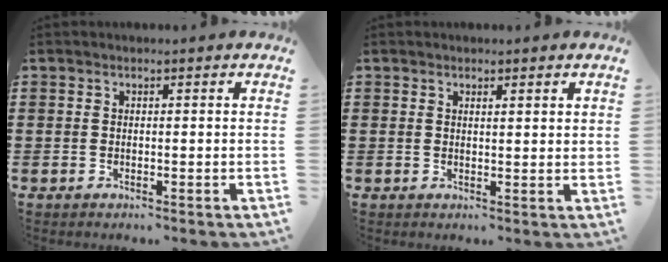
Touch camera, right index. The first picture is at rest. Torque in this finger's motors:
{"motor_torque": [-0.10, 0.29, -0.02, -0.01]}